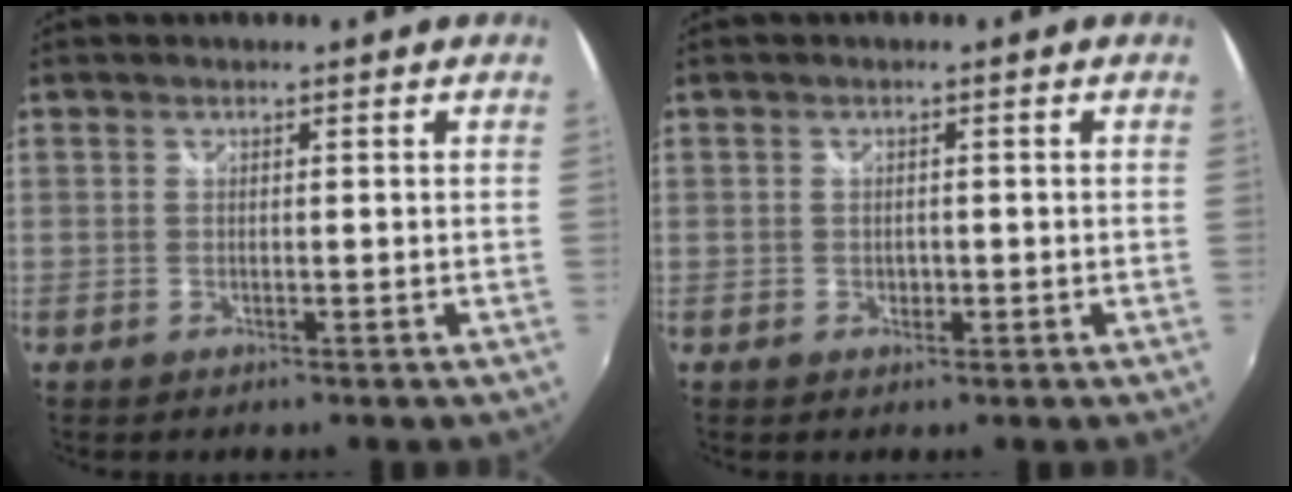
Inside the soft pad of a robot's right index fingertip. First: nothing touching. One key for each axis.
{"total": 1.2, "fx": -0.2, "fy": 1.1, "fz": 0.4, "tx": -0.004, "ty": -0.001, "tz": -0.003}